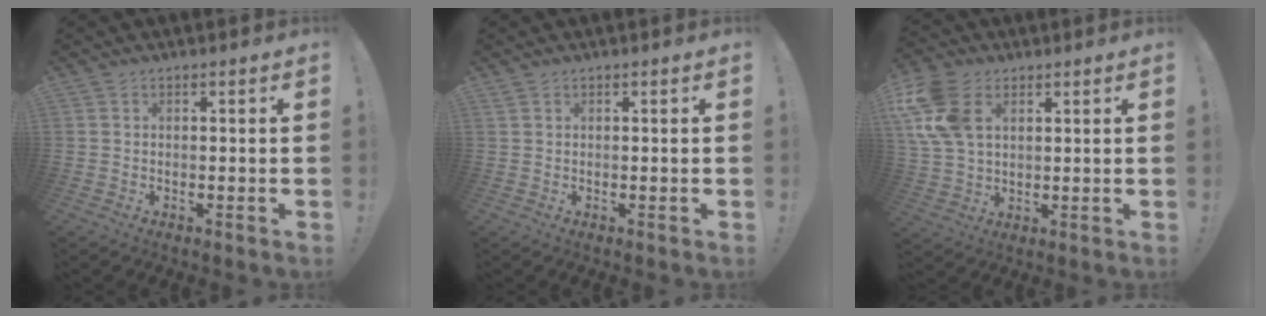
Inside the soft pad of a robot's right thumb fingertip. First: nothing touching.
{"total": 0.6, "force": [0.4, 0.2, 0.4], "torque": [-0.008, 0.001, 0.007]}
{"total": 13.9, "force": [4.8, 9.4, 9.0], "torque": [-0.182, -0.005, 0.096]}